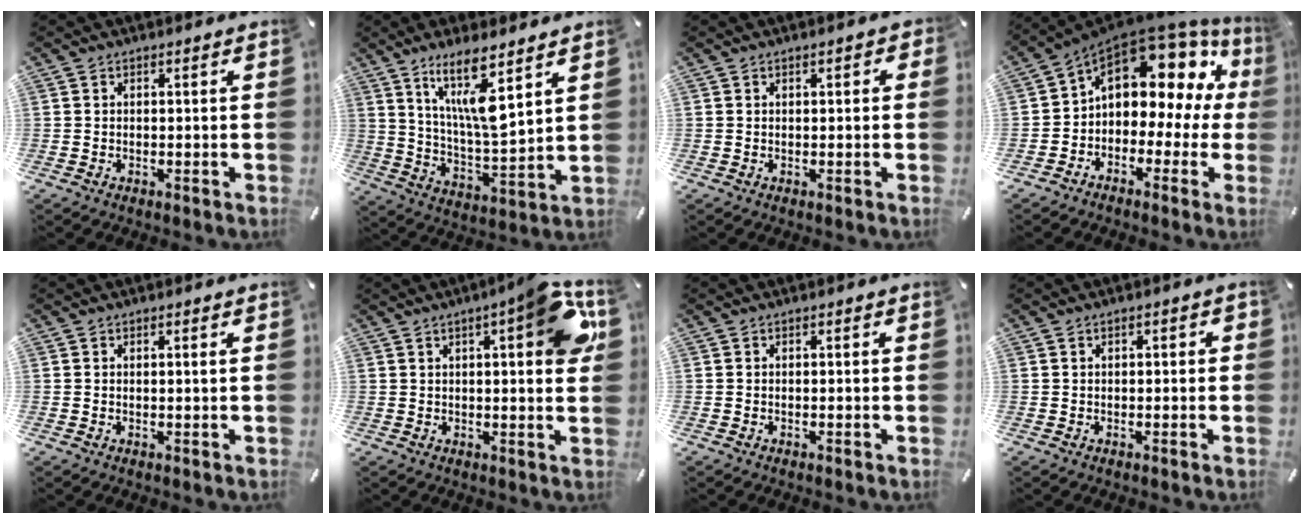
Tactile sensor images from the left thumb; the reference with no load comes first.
{"total": 13.4, "force": [8.2, 3.1, 10.1], "torque": [-0.198, -0.037, 0.138]}
{"total": 1.0, "force": [0.2, 0.8, 0.5], "torque": [-0.004, 0.002, 0.000]}
{"total": 12.6, "force": [4.4, 8.6, 8.0], "torque": [-0.125, -0.035, 0.069]}
{"total": 0.7, "force": [0.3, -0.1, 0.6], "torque": [-0.011, 0.000, 0.005]}
{"total": 11.8, "force": [4.4, 2.8, 10.6], "torque": [-0.133, -0.022, 0.066]}
{"total": 0.0}
{"total": 1.2, "force": [-0.2, 0.8, 0.8], "torque": [-0.016, 0.005, -0.005]}